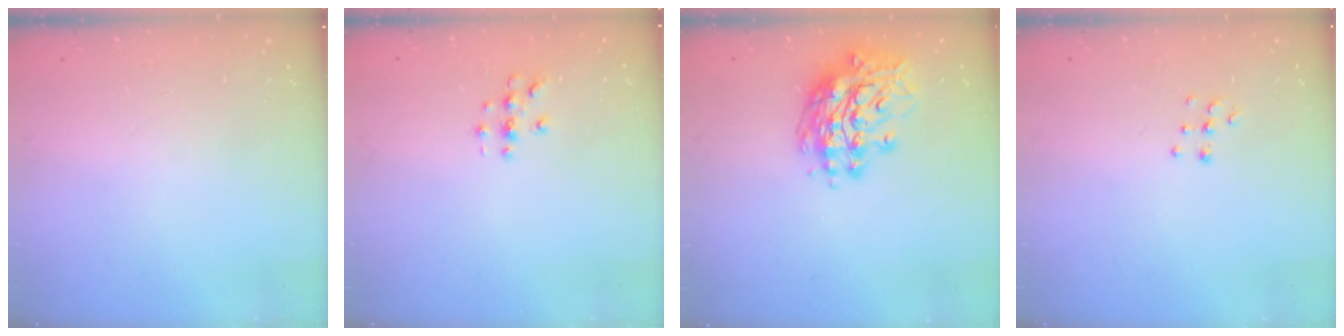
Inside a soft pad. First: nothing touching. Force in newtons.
{"total": 2.9, "press": 2.9, "slide": 0.3}
{"total": 14.9, "press": 14.8, "slide": 1.5}
{"total": 5.8, "press": 5.8, "slide": 0.4}